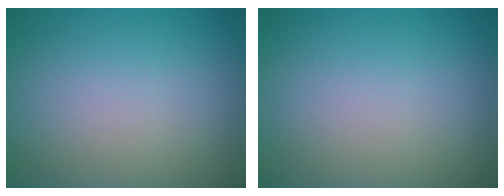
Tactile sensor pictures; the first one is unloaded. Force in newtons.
{"total": 0.0}